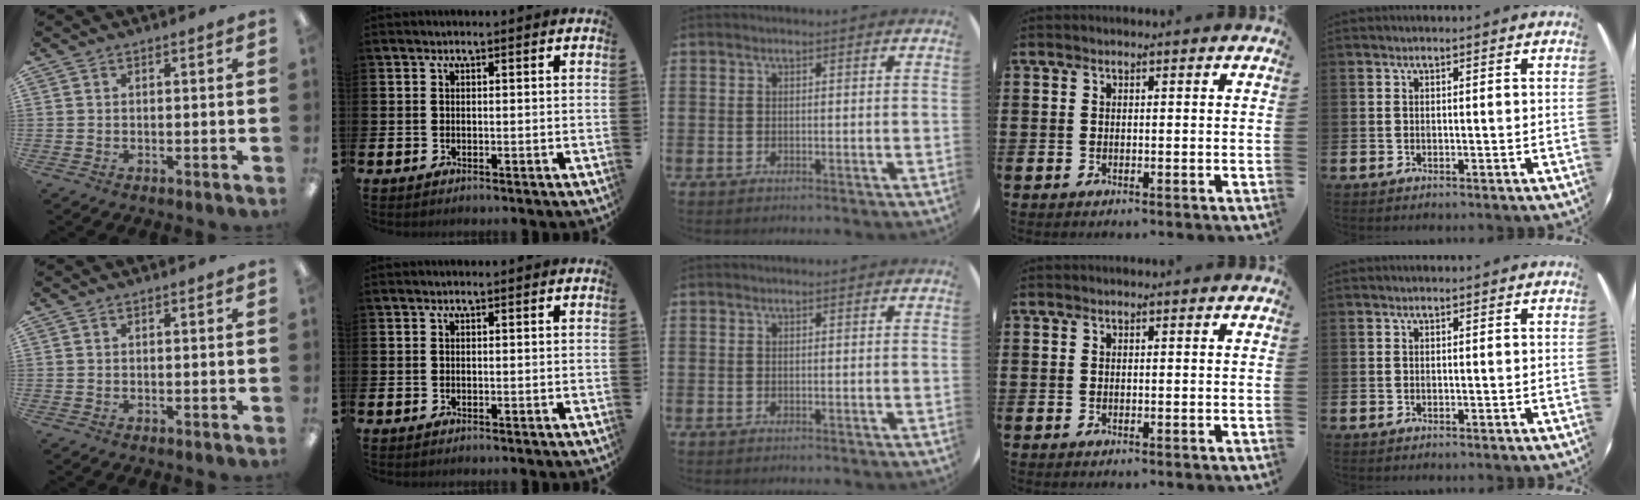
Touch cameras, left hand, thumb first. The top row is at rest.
{}